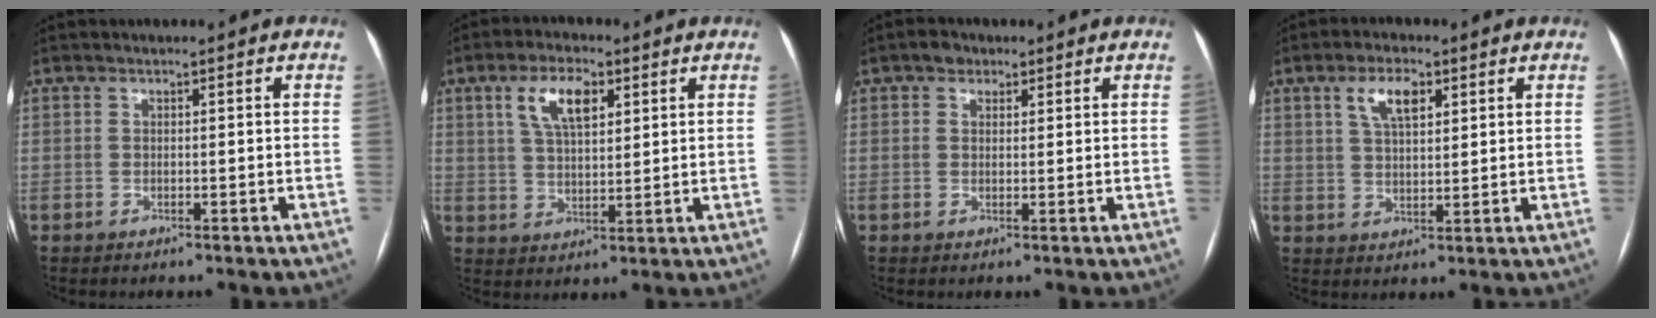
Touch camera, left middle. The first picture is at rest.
{"total": 7.6, "force": [3.4, 3.1, 6.0], "torque": [-0.116, 0.014, 0.066]}
{"total": 2.3, "force": [1.3, 1.7, 0.8], "torque": [-0.012, 0.008, 0.017]}
{"total": 5.8, "force": [2.8, 2.3, 4.5], "torque": [-0.089, 0.010, 0.053]}